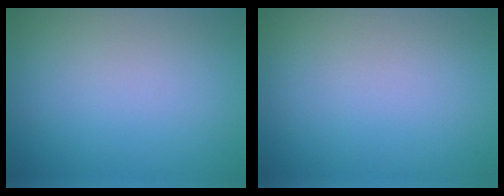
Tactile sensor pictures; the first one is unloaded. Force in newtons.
{"total": 0.0}